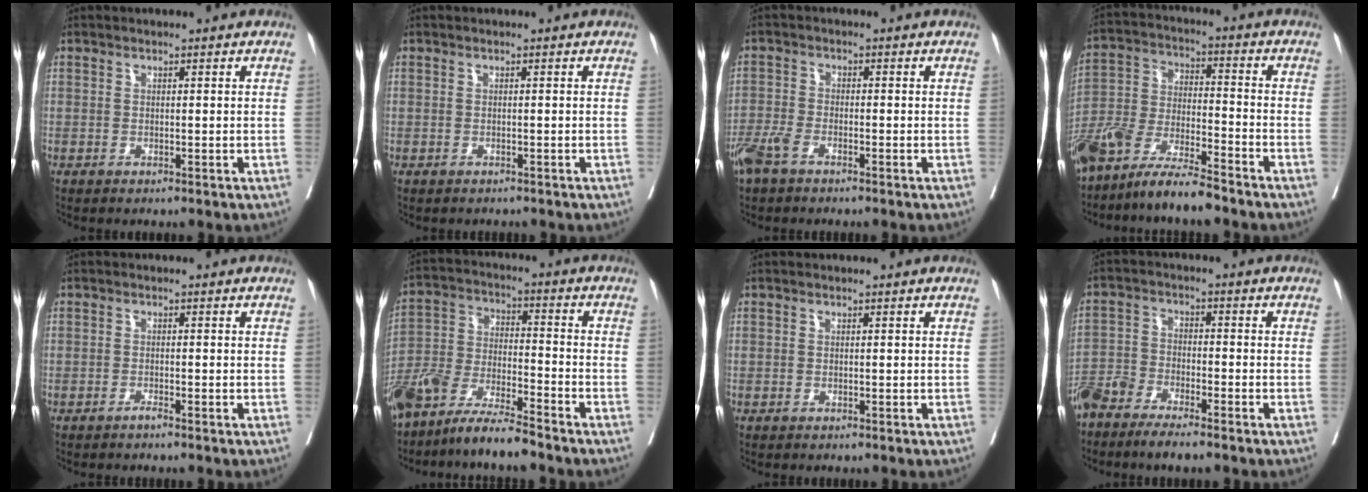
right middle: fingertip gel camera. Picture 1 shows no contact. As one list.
[{"total": 1.3, "force": [-1.2, 0.6, 0.2], "torque": [-0.007, 0.000, -0.017]}, {"total": 4.2, "force": [-2.9, 1.4, 2.6], "torque": [-0.065, -0.004, -0.060]}, {"total": 11.7, "force": [-9.7, 1.3, 6.3], "torque": [-0.128, -0.009, -0.185]}, {"total": 0.7, "force": [-0.6, -0.1, 0.3], "torque": [-0.005, 0.000, -0.012]}, {"total": 10.9, "force": [-9.2, 1.0, 5.8], "torque": [-0.117, -0.008, -0.176]}, {"total": 0.0}, {"total": 7.5, "force": [-6.2, 1.4, 4.0], "torque": [-0.077, -0.009, -0.116]}]